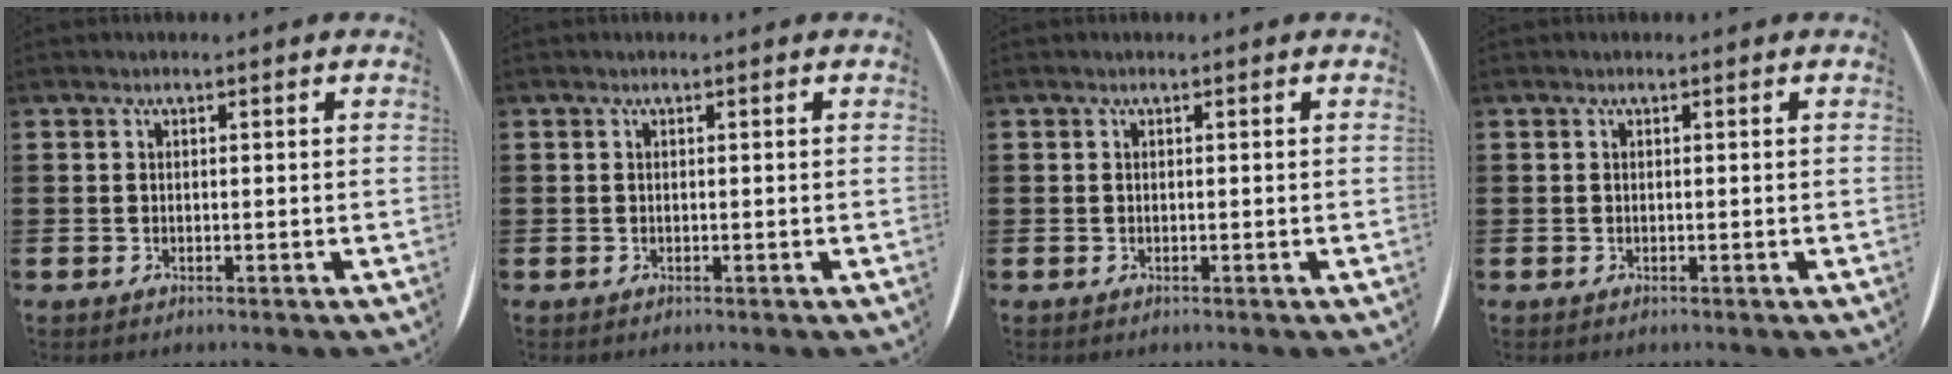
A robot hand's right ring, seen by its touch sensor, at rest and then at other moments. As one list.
[{"total": 0.0}, {"total": 0.0}, {"total": 0.0}]